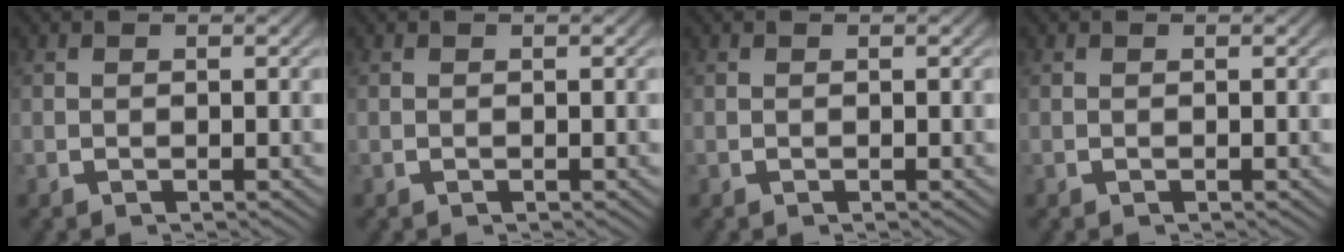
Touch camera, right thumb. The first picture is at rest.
{"total": 0.0}
{"total": 0.0}
{"total": 0.0}